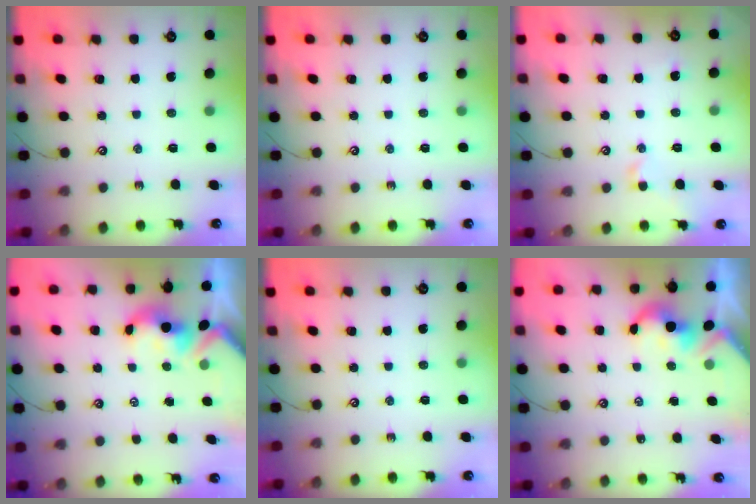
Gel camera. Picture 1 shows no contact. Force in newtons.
{"total": 0.0}
{"total": 0.8, "press": 0.8, "slide": 0.2}
{"total": 1.7, "press": 1.5, "slide": 0.7}
{"total": 0.0}
{"total": 2.3, "press": 2.3, "slide": 0.3}